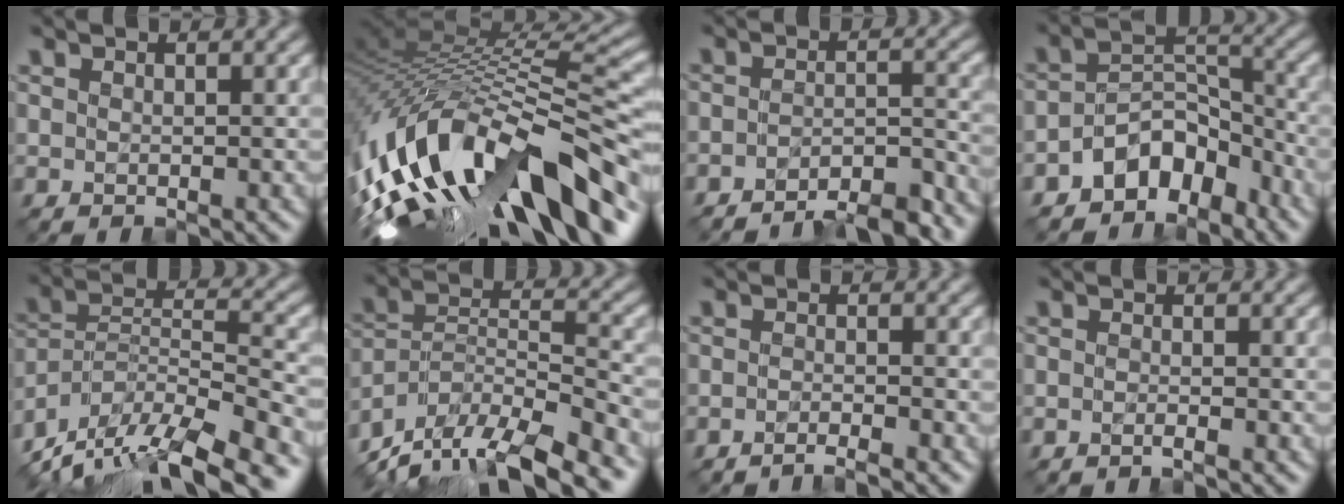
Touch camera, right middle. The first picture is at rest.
{"total": 15.3, "force": [-6.6, 6.6, 12.2], "torque": [-0.237, 0.019, -0.115]}
{"total": 6.8, "force": [-6.0, 1.4, 2.9], "torque": [-0.036, -0.001, -0.083]}
{"total": 5.9, "force": [-4.2, 3.3, 2.4], "torque": [-0.022, 0.005, -0.080]}
{"total": 12.9, "force": [-10.6, 3.4, 6.6], "torque": [-0.133, 0.010, -0.179]}
{"total": 11.9, "force": [-10.0, 3.3, 5.5], "torque": [-0.104, 0.001, -0.172]}
{"total": 2.0, "force": [-1.8, 0.1, 0.9], "torque": [-0.006, -0.007, -0.041]}
{"total": 1.0, "force": [-0.9, 0.0, 0.4], "torque": [-0.004, -0.007, -0.020]}